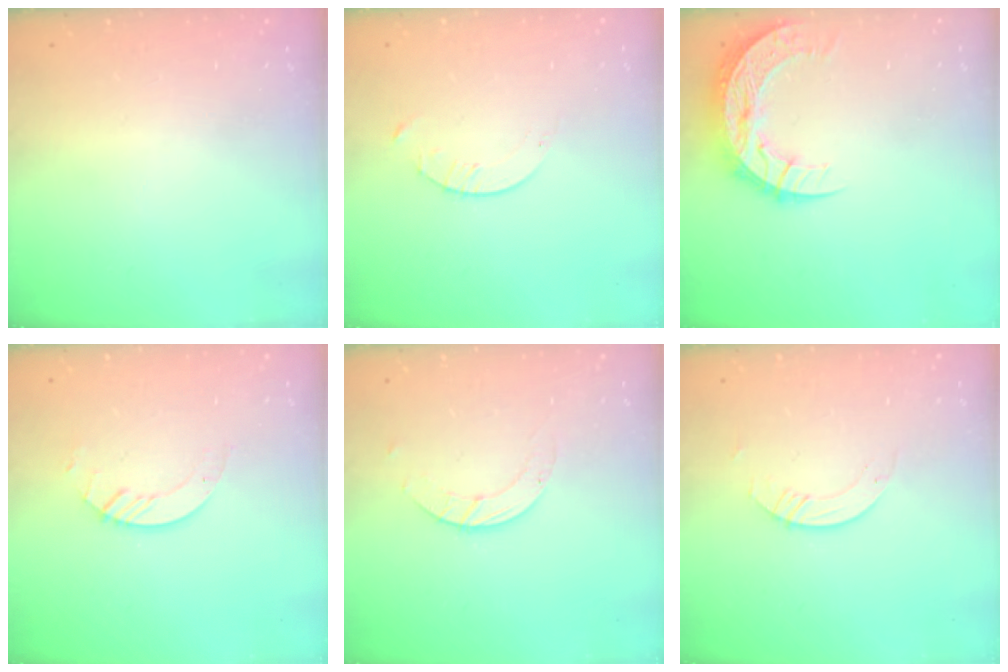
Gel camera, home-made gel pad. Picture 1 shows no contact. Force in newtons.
{"total": 2.1, "press": 2.1, "slide": 0.3}
{"total": 12.6, "press": 12.6, "slide": 0.9}
{"total": 3.0, "press": 3.0, "slide": 0.3}
{"total": 2.8, "press": 2.8, "slide": 0.3}
{"total": 2.2, "press": 2.2, "slide": 0.2}